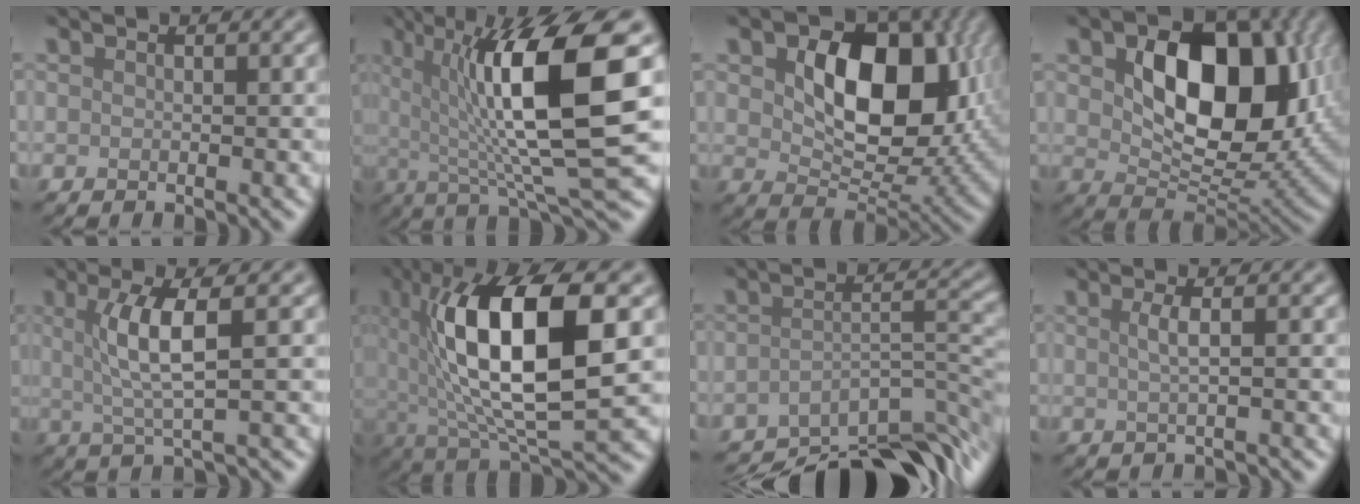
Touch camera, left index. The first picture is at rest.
{"total": 12.4, "force": [2.1, 2.8, 11.9], "torque": [-0.176, -0.001, 0.040]}
{"total": 11.4, "force": [2.2, 7.3, 8.5], "torque": [-0.132, -0.005, 0.041]}
{"total": 11.9, "force": [2.4, 7.5, 9.0], "torque": [-0.136, -0.008, 0.050]}
{"total": 4.6, "force": [0.8, 0.9, 4.4], "torque": [-0.081, 0.003, 0.017]}
{"total": 13.1, "force": [2.0, 4.7, 12.0], "torque": [-0.198, -0.002, 0.036]}
{"total": 10.0, "force": [-8.0, 2.4, 5.5], "torque": [-0.072, -0.002, -0.131]}
{"total": 1.9, "force": [0.0, 0.7, 1.8], "torque": [-0.023, 0.004, -0.004]}